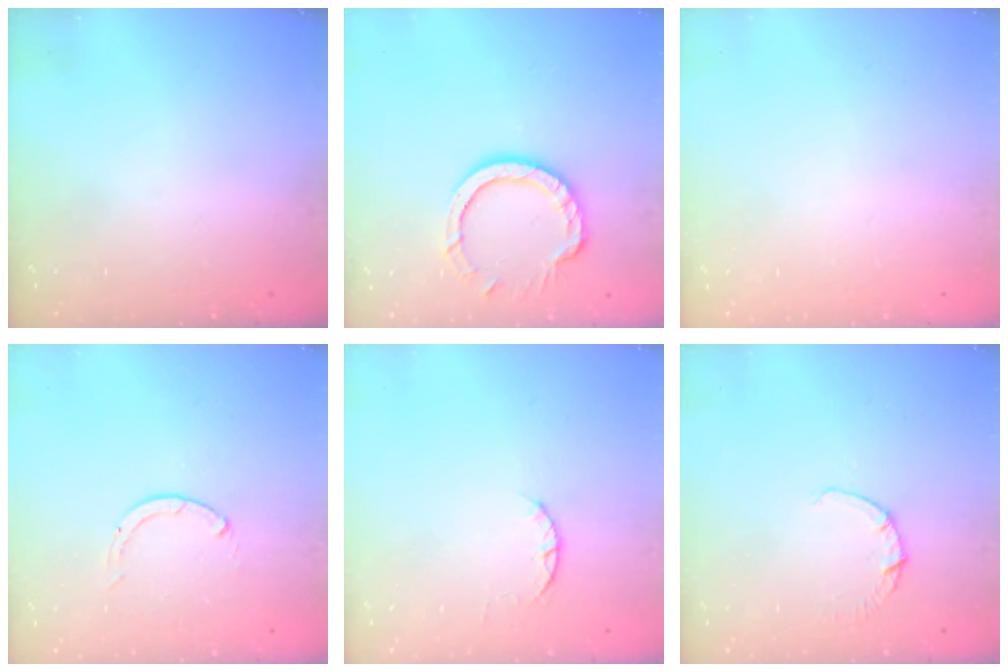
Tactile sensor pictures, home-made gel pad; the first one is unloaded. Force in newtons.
{"total": 10.8, "press": 10.7, "slide": 1.3}
{"total": 2.5, "press": 2.5, "slide": 0.2}
{"total": 0.0}
{"total": 2.3, "press": 2.3, "slide": 0.4}
{"total": 1.9, "press": 1.9, "slide": 0.3}